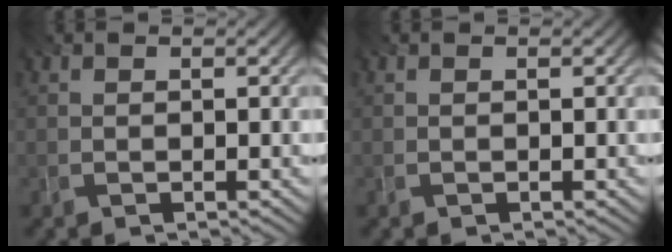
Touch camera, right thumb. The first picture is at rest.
{"total": 0.0}